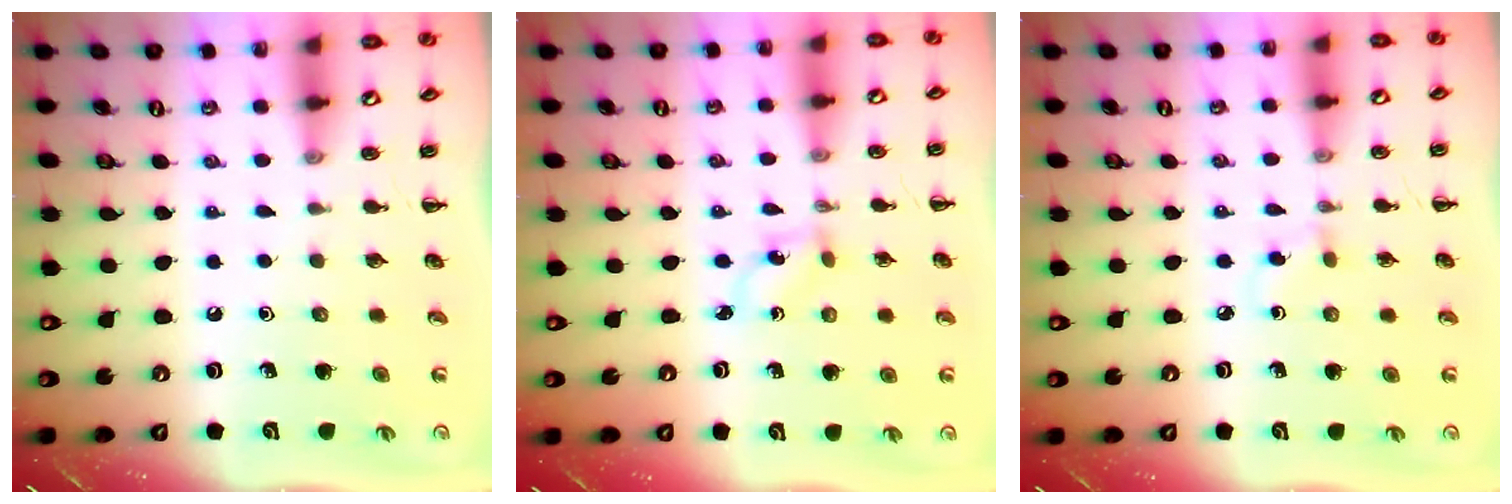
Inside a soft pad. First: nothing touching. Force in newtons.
{"total": 1.4, "press": 1.2, "slide": 0.6}
{"total": 2.2, "press": 1.9, "slide": 1.1}